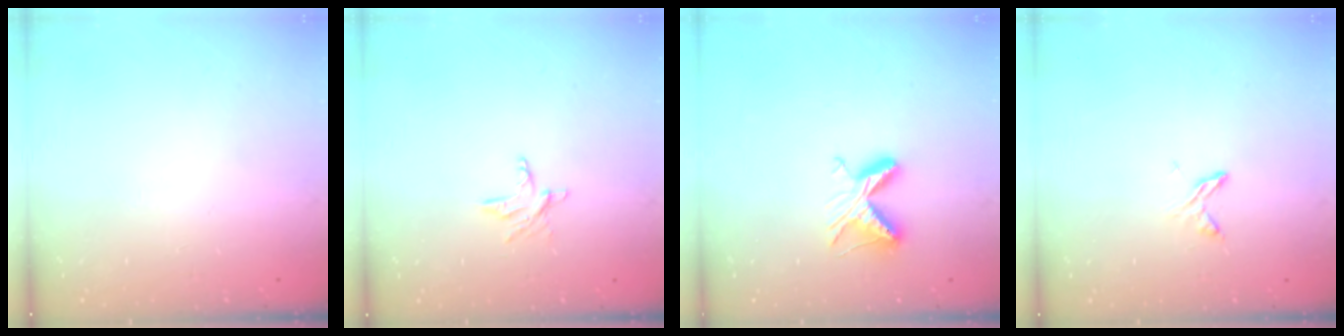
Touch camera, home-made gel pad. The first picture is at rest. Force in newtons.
{"total": 3.5, "press": 3.5, "slide": 0.4}
{"total": 6.7, "press": 6.7, "slide": 0.8}
{"total": 4.0, "press": 3.9, "slide": 0.6}